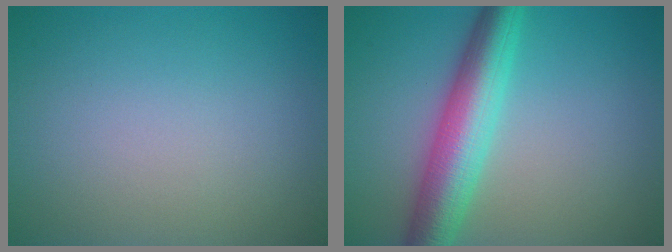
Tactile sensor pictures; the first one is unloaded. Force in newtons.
{"total": 6.7, "press": 6.7, "slide": 0.3}